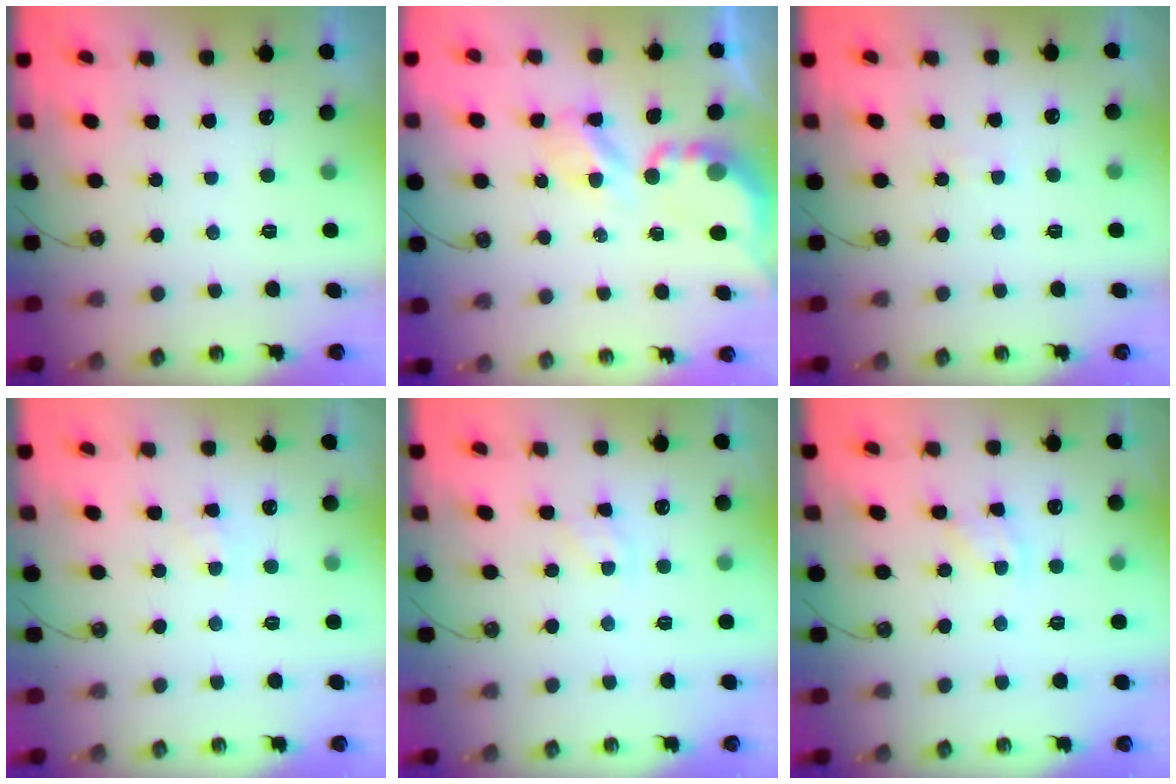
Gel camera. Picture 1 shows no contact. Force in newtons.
{"total": 5.1, "press": 5.0, "slide": 0.4}
{"total": 1.0, "press": 1.0, "slide": 0.1}
{"total": 2.8, "press": 2.8, "slide": 0.5}
{"total": 4.2, "press": 4.1, "slide": 0.5}
{"total": 2.7, "press": 2.6, "slide": 0.4}